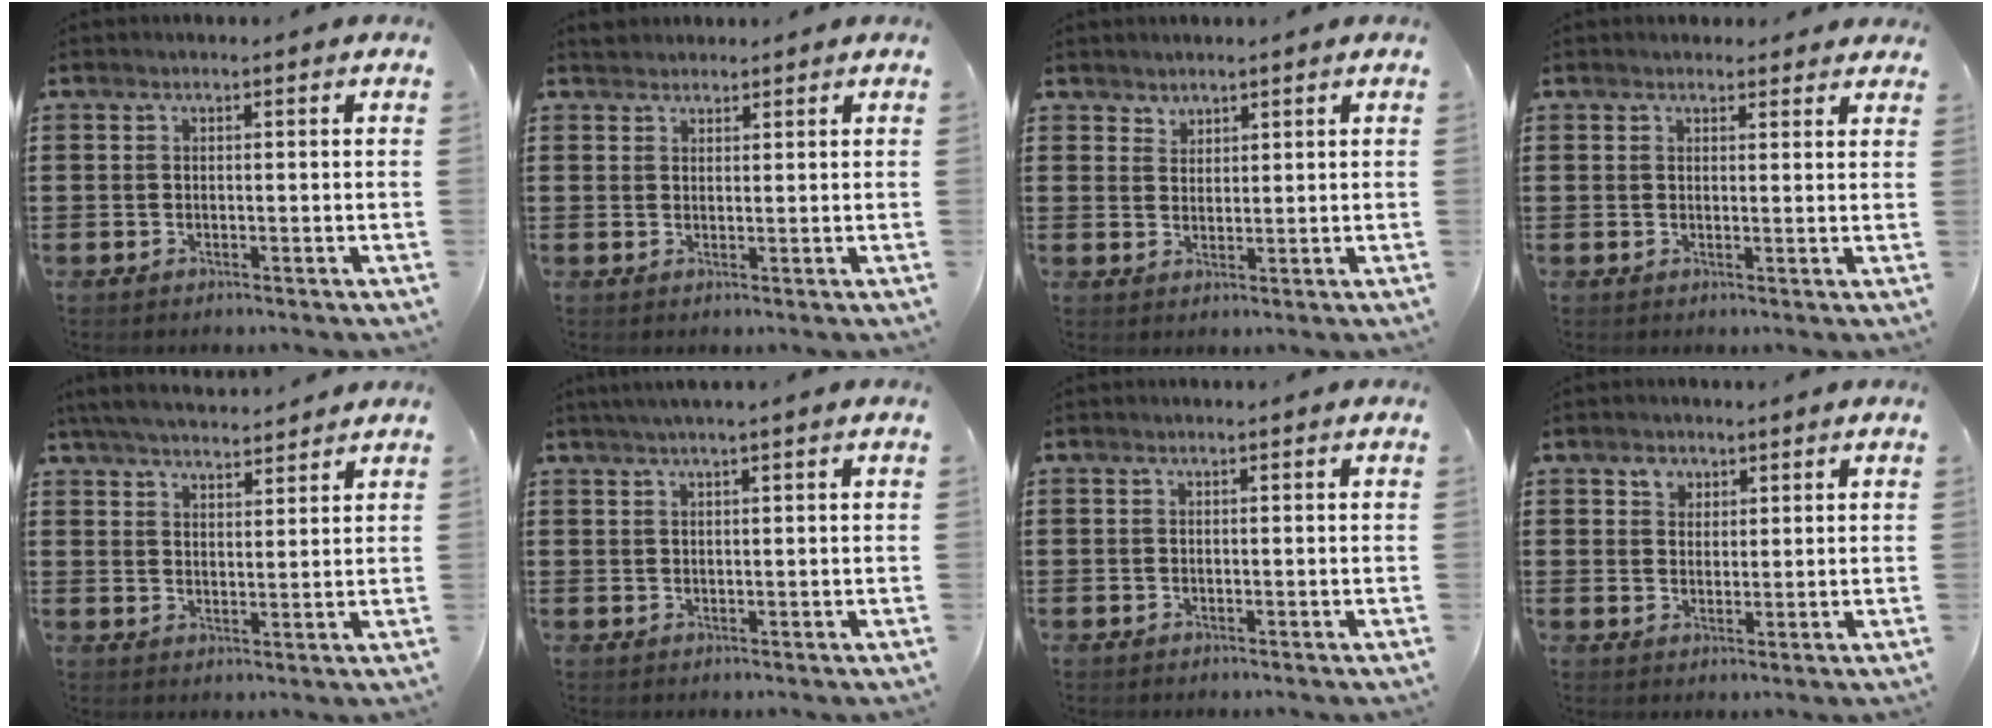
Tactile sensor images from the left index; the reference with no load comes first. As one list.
[{"total": 1.8, "force": [1.7, 0.6, -0.1], "torque": [-0.003, 0.004, 0.035]}, {"total": 2.0, "force": [1.8, 0.8, -0.2], "torque": [0.000, 0.003, 0.036]}, {"total": 1.9, "force": [1.8, 0.7, 0.2], "torque": [-0.001, 0.000, 0.033]}, {"total": 4.9, "force": [4.8, 0.3, 1.1], "torque": [-0.036, -0.016, 0.087]}, {"total": 1.6, "force": [1.2, -0.3, 1.1], "torque": [-0.021, 0.001, 0.021]}, {"total": 0.0}, {"total": 2.4, "force": [1.5, 1.9, 0.5], "torque": [-0.001, 0.000, 0.024]}]